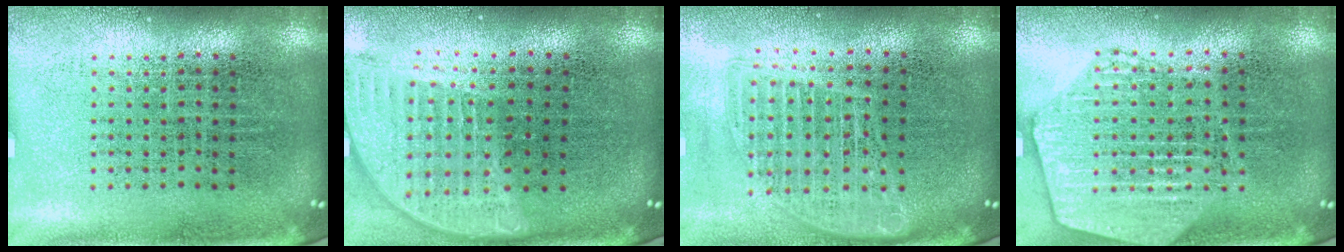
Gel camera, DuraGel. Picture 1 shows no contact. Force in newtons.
{"total": 1.9, "press": 1.5, "slide": 1.1}
{"total": 1.6, "press": 1.4, "slide": 0.8}
{"total": 1.6, "press": 1.6, "slide": 0.2}